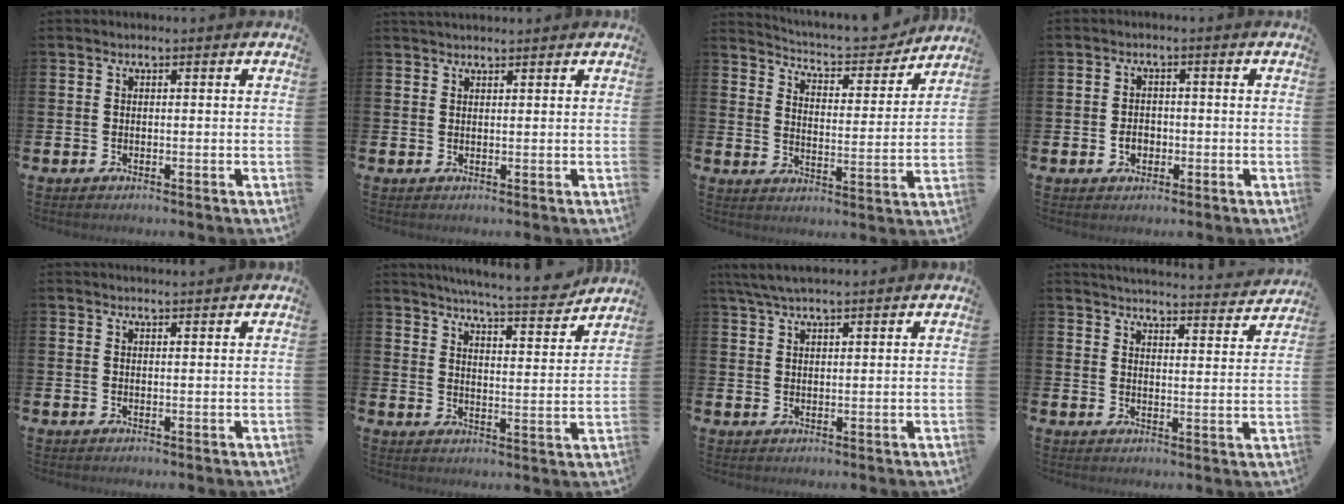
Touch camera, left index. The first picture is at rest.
{"total": 1.5, "force": [1.4, 0.2, 0.2], "torque": [0.003, -0.003, 0.024]}
{"total": 6.5, "force": [6.3, 1.1, 1.3], "torque": [-0.045, -0.051, 0.104]}
{"total": 2.3, "force": [-0.6, 1.8, 1.3], "torque": [-0.013, -0.001, -0.018]}
{"total": 0.9, "force": [0.9, -0.1, 0.1], "torque": [0.001, -0.002, 0.016]}
{"total": 7.2, "force": [6.9, 0.1, 2.0], "torque": [-0.052, -0.048, 0.119]}
{"total": 4.2, "force": [3.5, 0.8, 2.2], "torque": [-0.056, -0.001, 0.066]}
{"total": 4.5, "force": [4.5, 0.2, 0.5], "torque": [-0.014, -0.041, 0.075]}